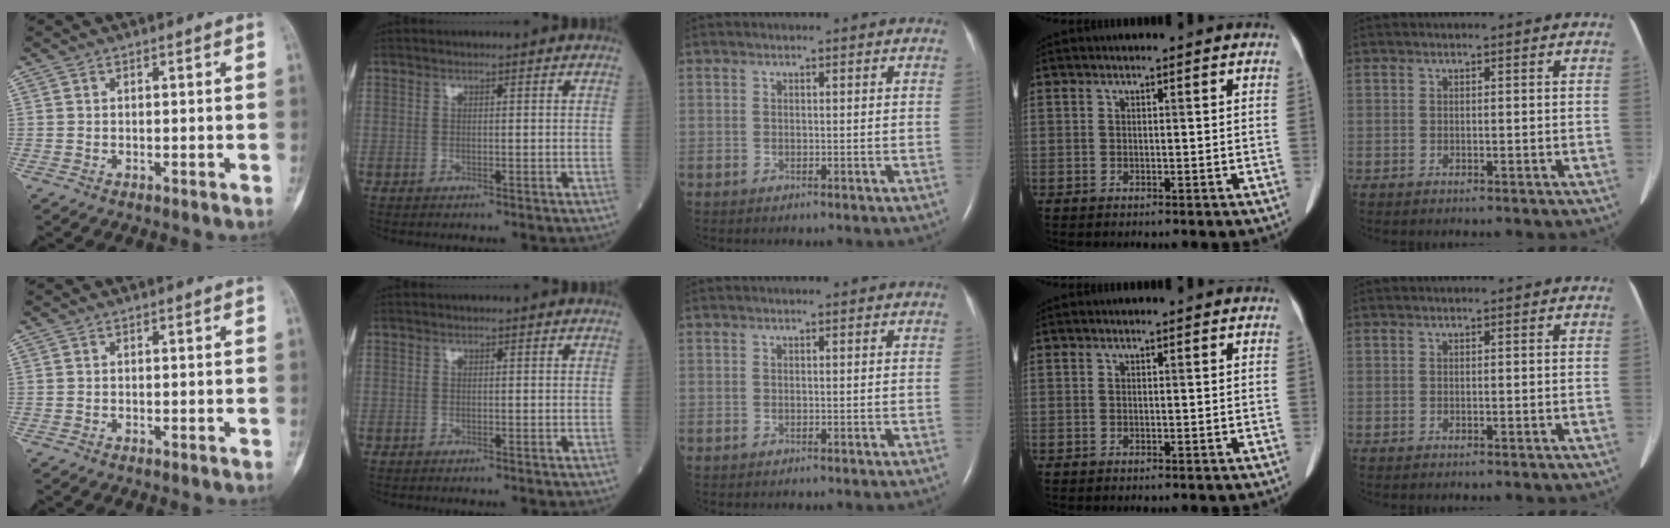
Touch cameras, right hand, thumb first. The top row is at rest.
{}